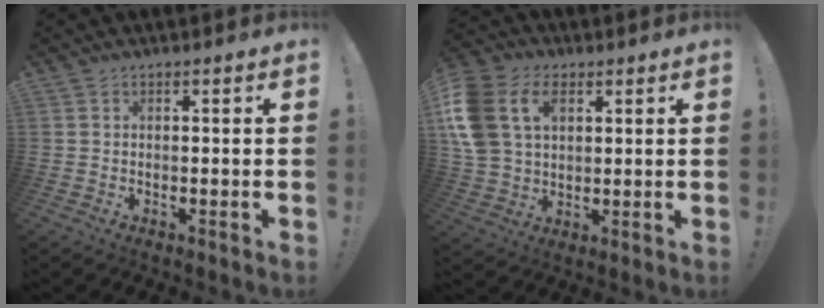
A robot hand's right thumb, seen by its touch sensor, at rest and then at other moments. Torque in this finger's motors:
{"motor_torque": [0.67, 2.77, 1.52, 0.18, 0.23]}